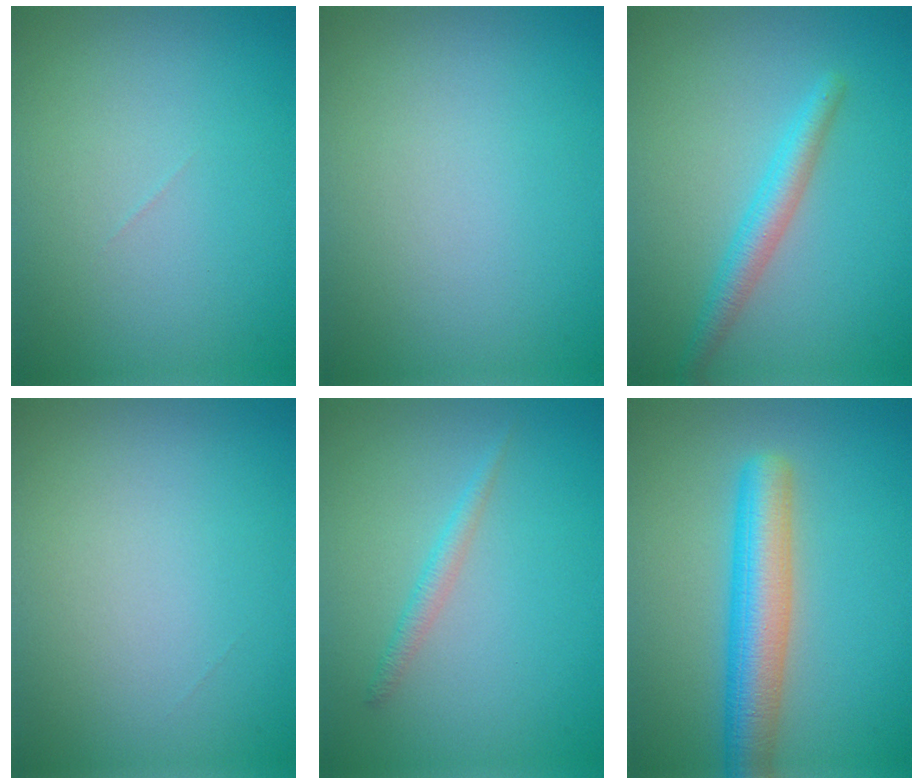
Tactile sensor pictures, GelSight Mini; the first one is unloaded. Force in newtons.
{"total": 0.0}
{"total": 2.7, "press": 2.7, "slide": 0.1}
{"total": 0.0}
{"total": 1.3, "press": 1.3, "slide": 0.1}
{"total": 5.8, "press": 5.8, "slide": 0.2}